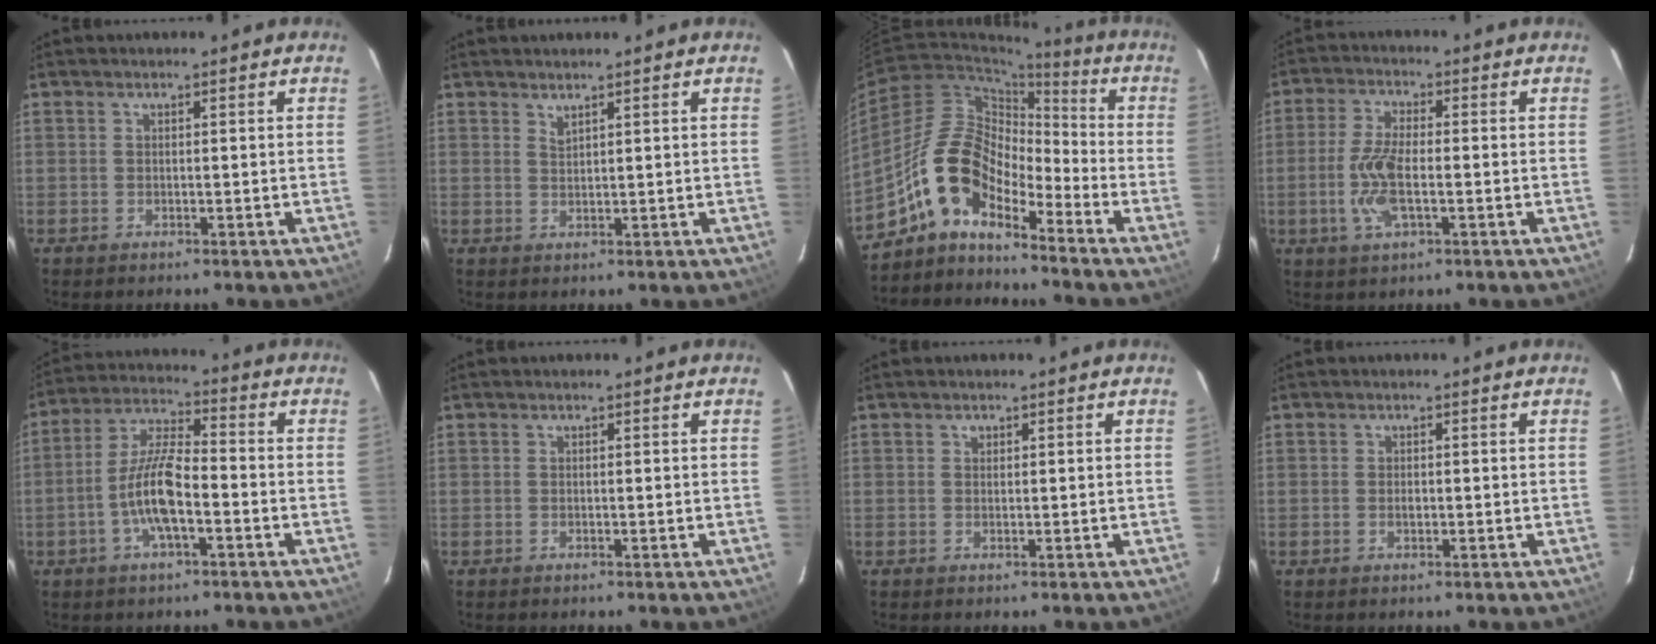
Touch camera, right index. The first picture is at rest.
{"total": 1.1, "force": [1.1, 0.0, 0.4], "torque": [-0.007, -0.001, 0.020]}
{"total": 11.6, "force": [-8.2, 5.1, 6.4], "torque": [-0.112, 0.025, -0.169]}
{"total": 7.9, "force": [-1.8, 2.8, 7.2], "torque": [-0.154, -0.001, -0.038]}
{"total": 9.9, "force": [-3.4, 2.7, 8.9], "torque": [-0.186, 0.006, -0.066]}
{"total": 0.0}
{"total": 0.6, "force": [0.3, 0.5, 0.0], "torque": [0.001, 0.002, 0.005]}
{"total": 1.0, "force": [-0.2, 0.6, 0.7], "torque": [-0.013, 0.001, -0.003]}